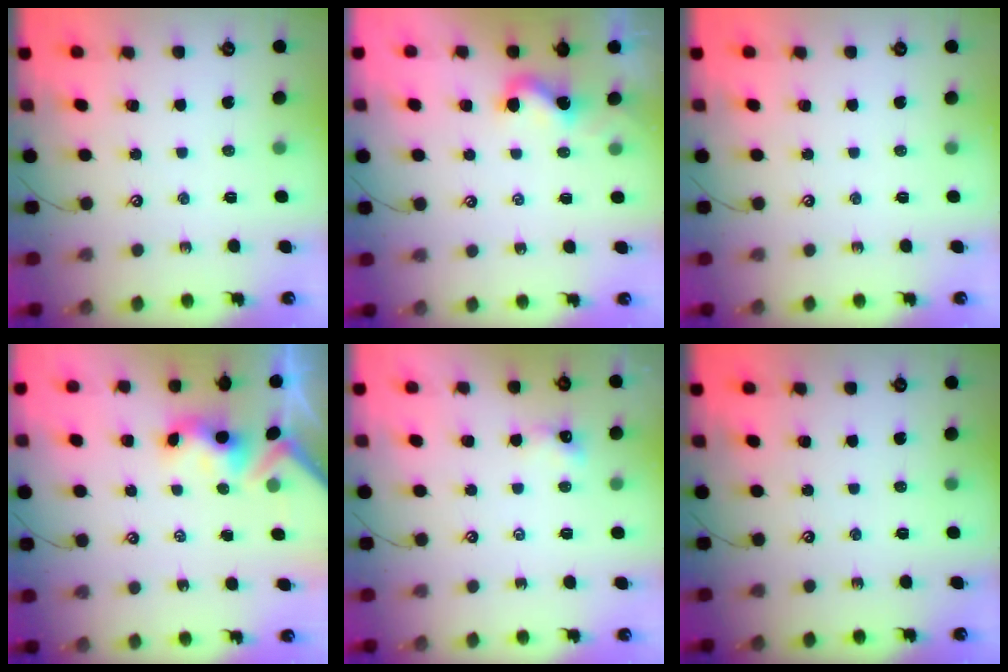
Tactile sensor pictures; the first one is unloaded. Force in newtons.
{"total": 3.8, "press": 3.8, "slide": 0.3}
{"total": 0.0}
{"total": 3.1, "press": 3.1, "slide": 0.4}
{"total": 0.8, "press": 0.8, "slide": 0.3}
{"total": 0.0}